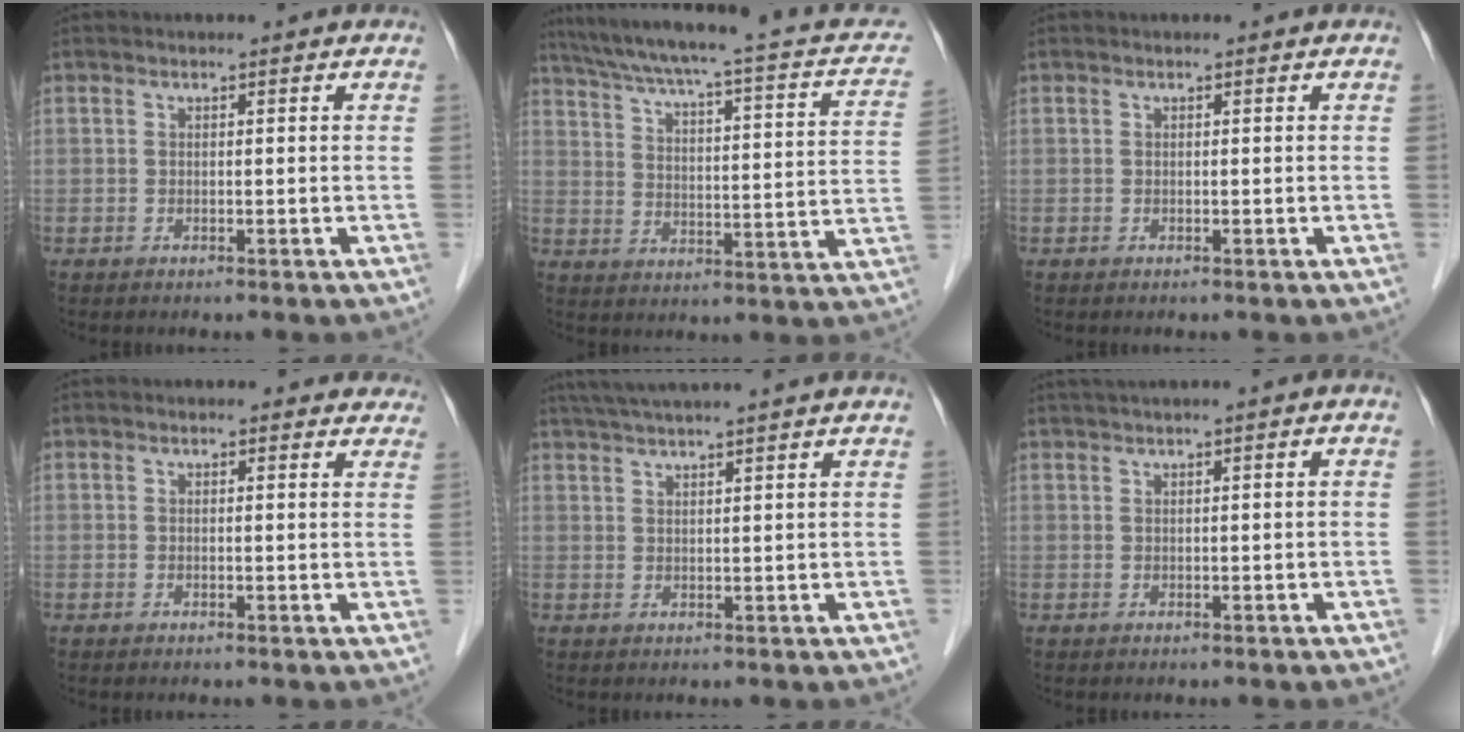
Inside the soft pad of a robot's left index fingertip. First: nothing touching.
{"total": 21.1, "force": [15.3, 4.1, 13.9], "torque": [-0.211, 0.014, 0.187]}
{"total": 0.0}
{"total": 3.1, "force": [2.8, 1.3, 0.5], "torque": [0.009, -0.008, 0.009]}
{"total": 10.1, "force": [8.8, -0.9, 5.0], "torque": [-0.085, 0.038, 0.120]}
{"total": 1.9, "force": [1.1, -0.2, 1.5], "torque": [-0.037, 0.016, 0.025]}